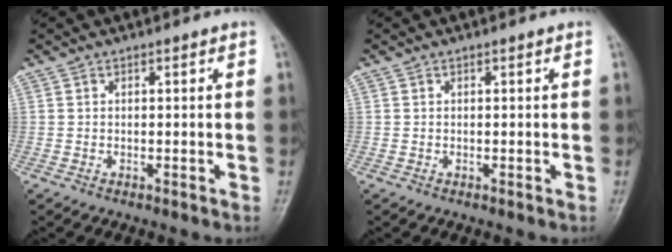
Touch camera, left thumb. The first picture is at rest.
{"total": 0.0}